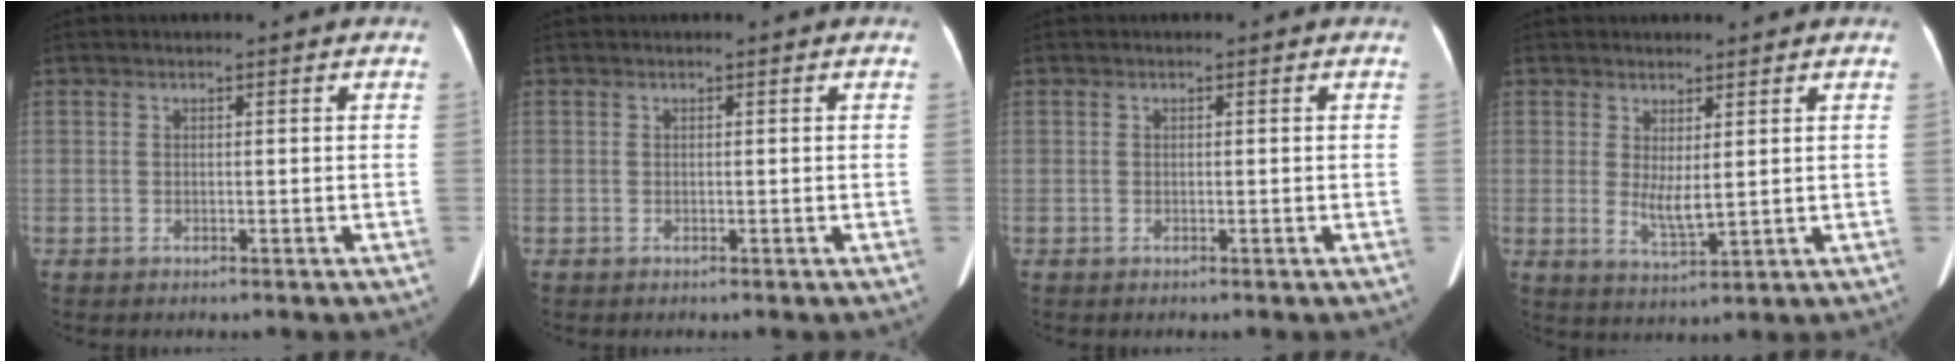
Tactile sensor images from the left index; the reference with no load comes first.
{"total": 0.0}
{"total": 0.0}
{"total": 3.8, "force": [0.9, 0.7, 3.6], "torque": [-0.072, -0.011, 0.027]}